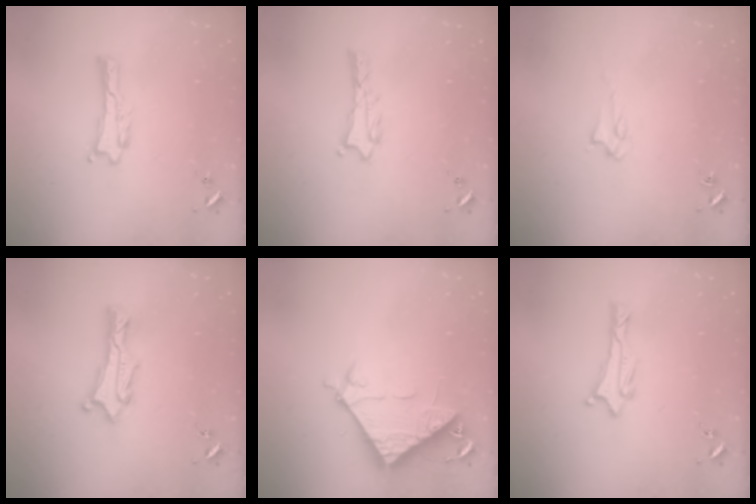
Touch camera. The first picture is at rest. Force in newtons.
{"total": 1.0, "press": 1.0, "slide": 0.1}
{"total": 1.6, "press": 1.6, "slide": 0.2}
{"total": 1.5, "press": 1.5, "slide": 0.1}
{"total": 8.4, "press": 8.3, "slide": 0.7}
{"total": 1.5, "press": 1.5, "slide": 0.2}